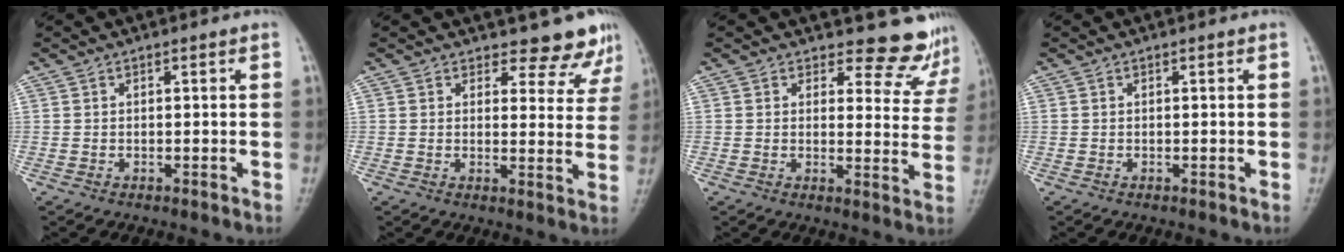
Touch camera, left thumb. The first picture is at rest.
{"total": 6.6, "force": [5.9, 2.7, 0.9], "torque": [0.022, -0.044, 0.056]}
{"total": 8.4, "force": [8.0, 2.8, 0.5], "torque": [0.033, -0.071, 0.074]}
{"total": 0.0}